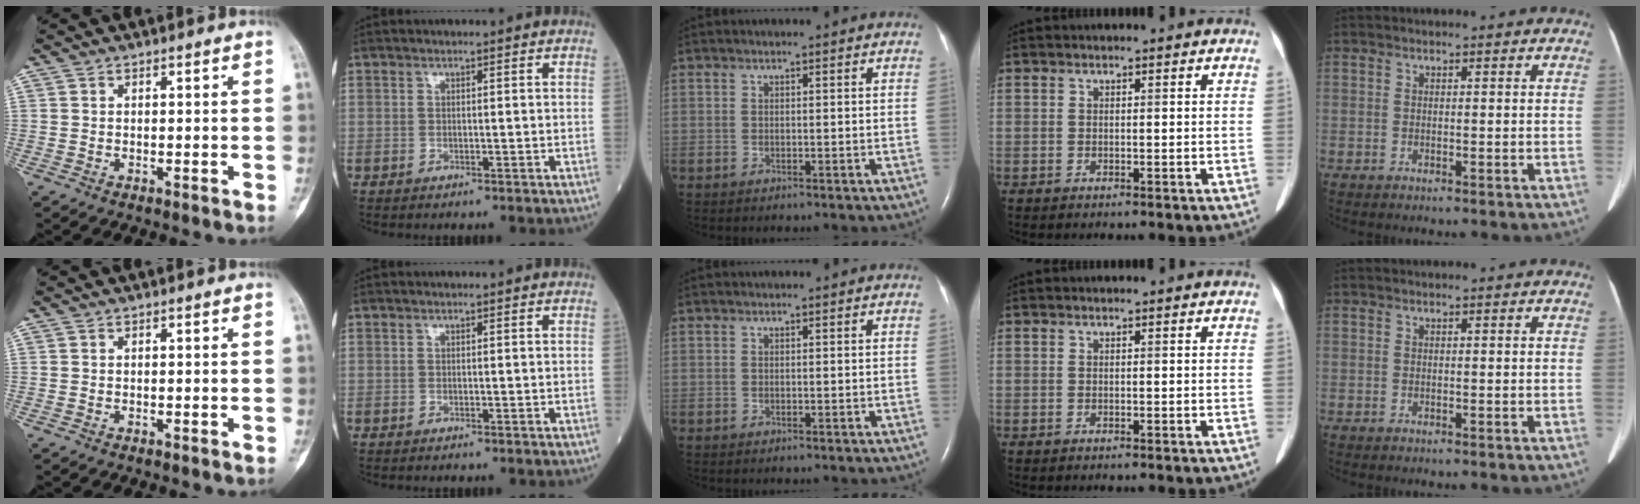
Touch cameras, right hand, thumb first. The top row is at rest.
{}